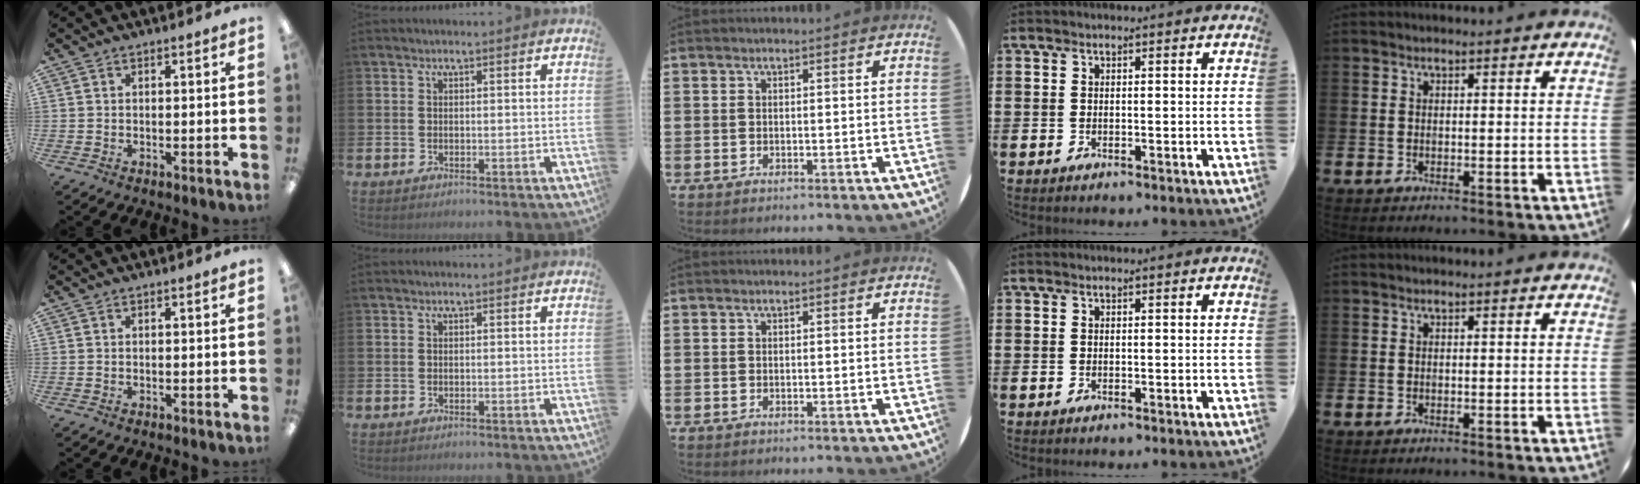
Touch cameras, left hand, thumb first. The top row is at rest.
{}